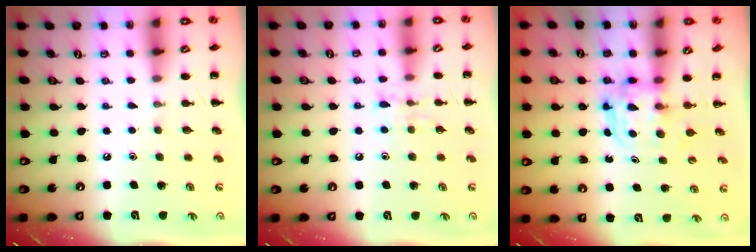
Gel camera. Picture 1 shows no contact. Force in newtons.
{"total": 6.4, "press": 6.3, "slide": 1.1}
{"total": 3.7, "press": 3.7, "slide": 0.2}